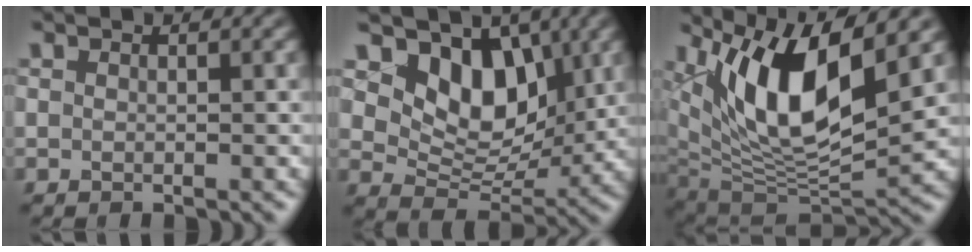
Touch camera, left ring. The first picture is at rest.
{"total": 7.4, "force": [2.9, 5.0, 4.6], "torque": [-0.069, -0.017, 0.042]}
{"total": 10.1, "force": [4.5, 3.8, 8.2], "torque": [-0.143, -0.016, 0.087]}